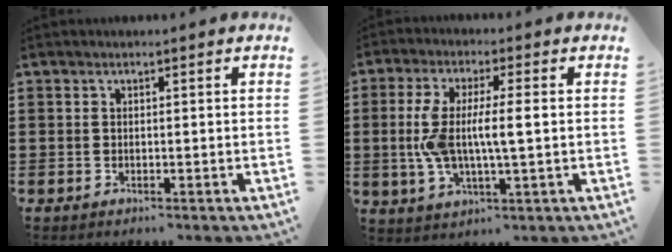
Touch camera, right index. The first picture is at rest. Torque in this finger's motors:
{"motor_torque": [1.74, -0.40, 0.54, 0.21]}